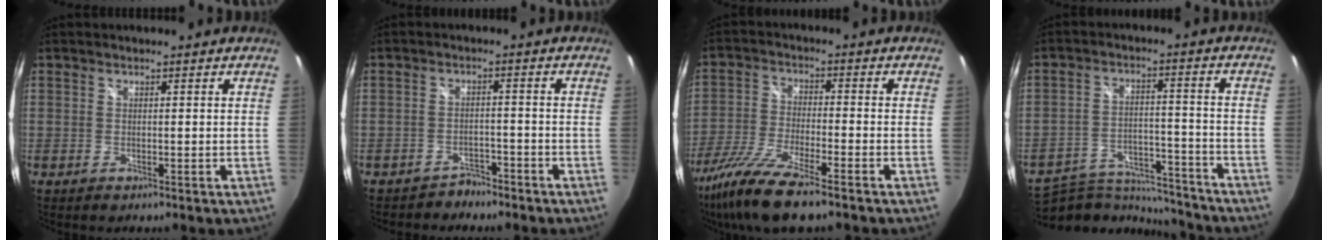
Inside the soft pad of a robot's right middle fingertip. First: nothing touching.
{"total": 3.6, "force": [-3.1, 1.7, 0.1], "torque": [-0.007, 0.007, -0.047]}
{"total": 13.6, "force": [-10.0, 1.9, 9.0], "torque": [-0.198, -0.038, -0.194]}
{"total": 16.7, "force": [-15.1, 4.1, 5.8], "torque": [-0.117, -0.008, -0.224]}